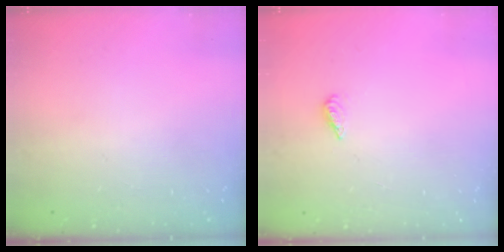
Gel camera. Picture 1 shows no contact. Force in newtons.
{"total": 2.3, "press": 2.2, "slide": 0.8}